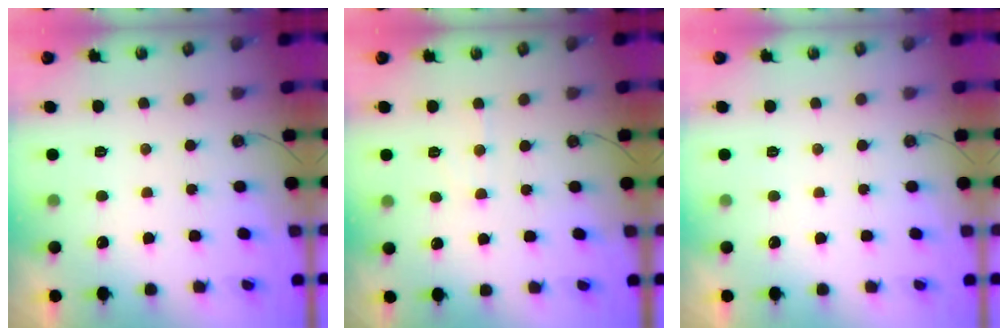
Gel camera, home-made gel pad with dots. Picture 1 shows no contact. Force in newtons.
{"total": 4.2, "press": 4.2, "slide": 0.6}
{"total": 0.0}